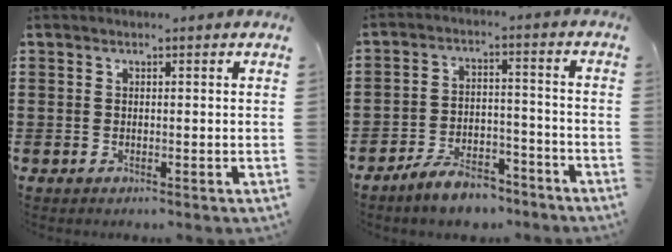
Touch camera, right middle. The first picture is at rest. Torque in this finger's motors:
{"motor_torque": [2.14, 0.00, 0.13, 0.11]}